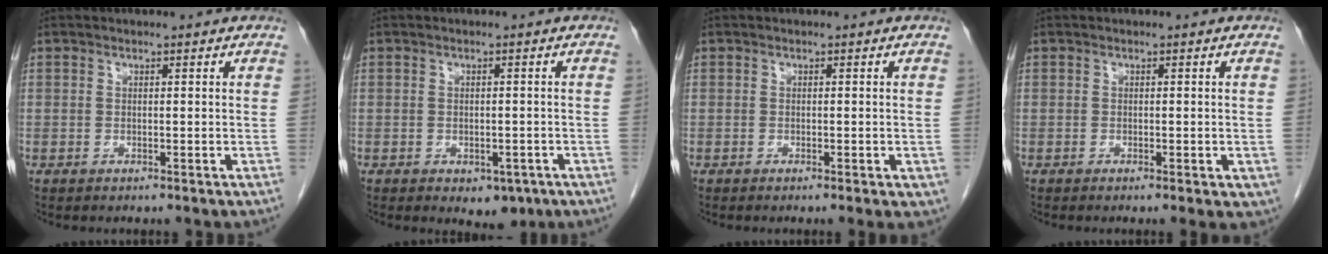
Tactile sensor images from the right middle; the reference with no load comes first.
{"total": 4.2, "force": [-2.2, 2.5, 2.6], "torque": [-0.022, 0.000, -0.019]}
{"total": 2.7, "force": [-1.2, 0.7, 2.4], "torque": [-0.022, -0.005, -0.013]}
{"total": 3.3, "force": [-1.4, 1.0, 2.9], "torque": [-0.025, -0.005, -0.017]}